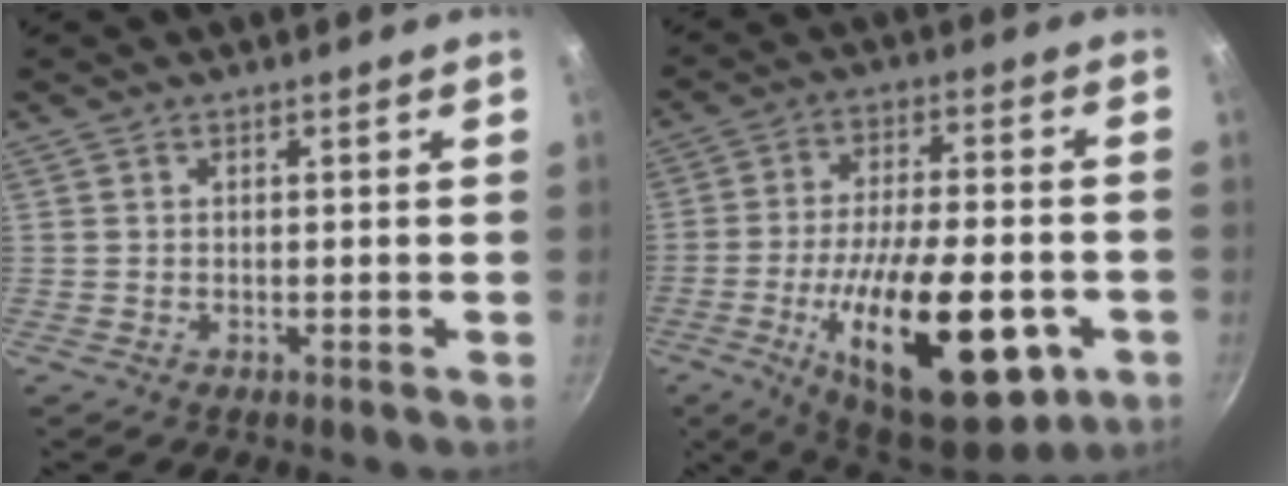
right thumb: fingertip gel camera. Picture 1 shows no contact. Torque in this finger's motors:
{"motor_torque": [0.50, 0.47, 1.89, -0.88, 0.17]}